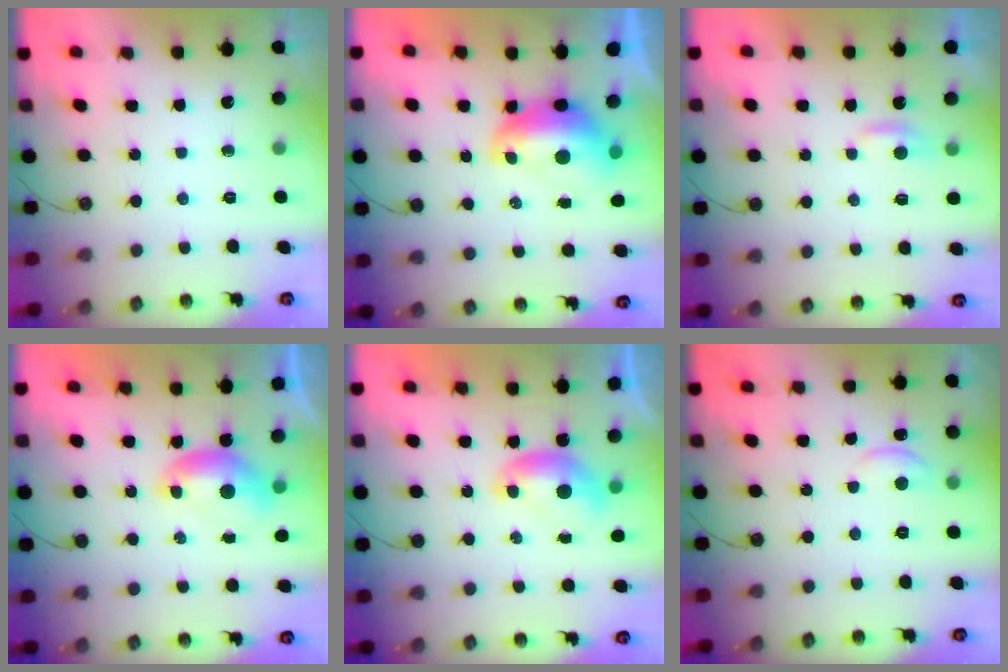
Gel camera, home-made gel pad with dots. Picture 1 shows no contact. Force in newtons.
{"total": 2.9, "press": 2.8, "slide": 0.7}
{"total": 2.2, "press": 2.2, "slide": 0.3}
{"total": 0.0}
{"total": 0.0}
{"total": 0.7, "press": 0.5, "slide": 0.4}